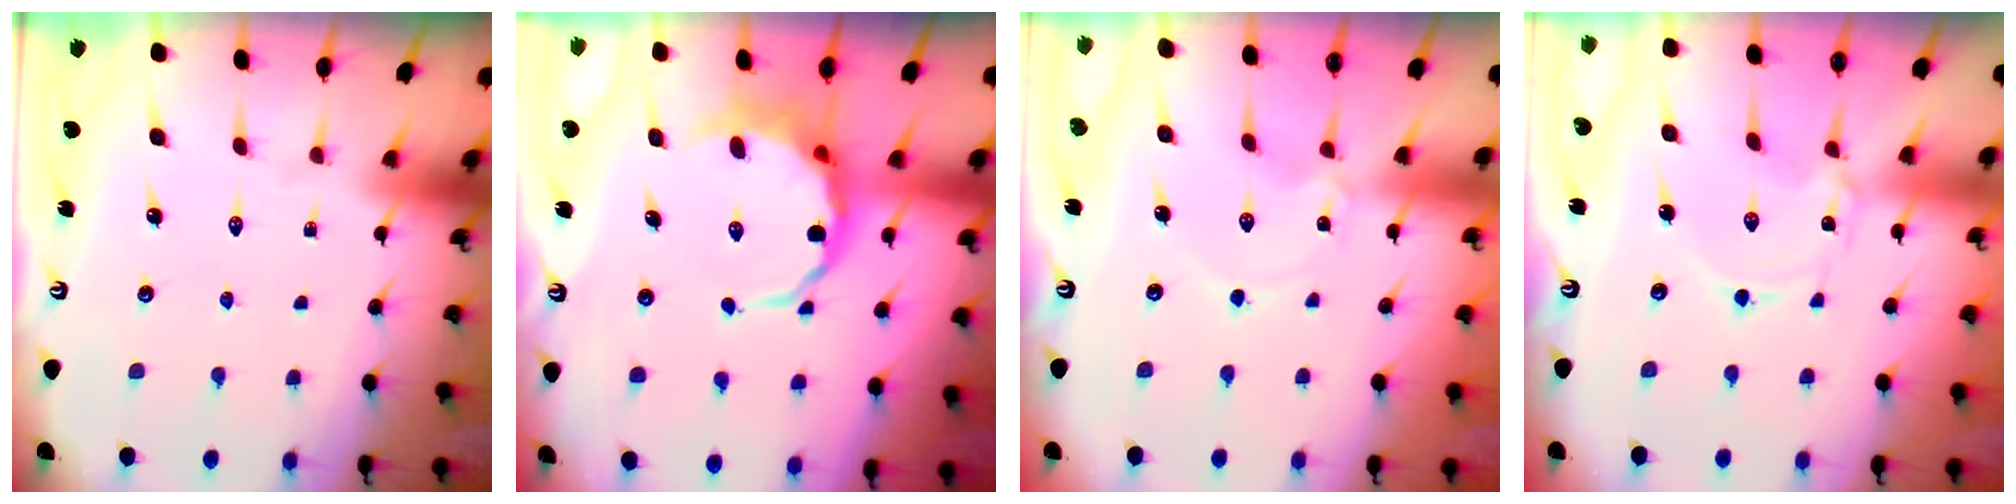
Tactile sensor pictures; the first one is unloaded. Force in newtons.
{"total": 7.7, "press": 7.5, "slide": 1.9}
{"total": 1.0, "press": 1.0, "slide": 0.1}
{"total": 0.8, "press": 0.8, "slide": 0.1}